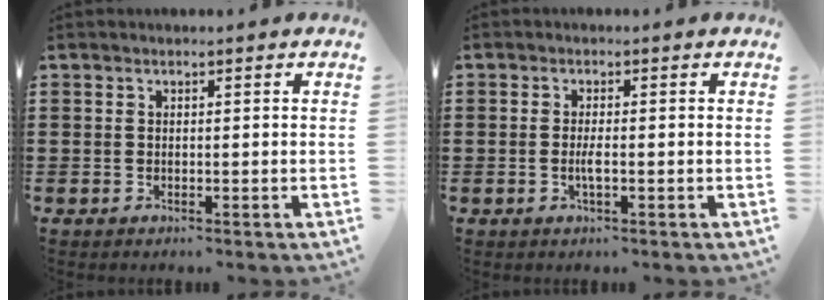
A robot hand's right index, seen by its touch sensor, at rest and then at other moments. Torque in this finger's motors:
{"motor_torque": [0.83, 1.31, 0.02, 0.01]}